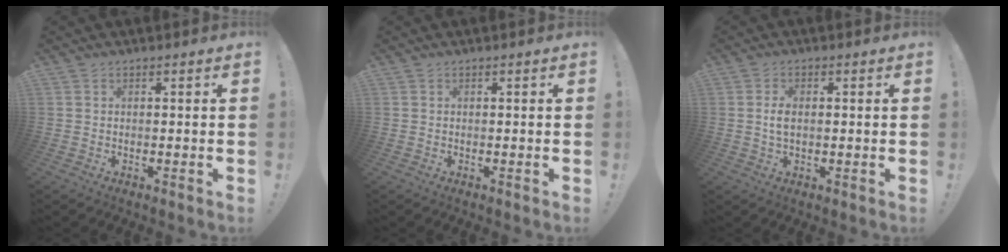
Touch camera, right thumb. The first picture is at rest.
{"total": 0.0}
{"total": 3.3, "force": [0.1, 1.8, 2.7], "torque": [-0.045, -0.004, -0.003]}